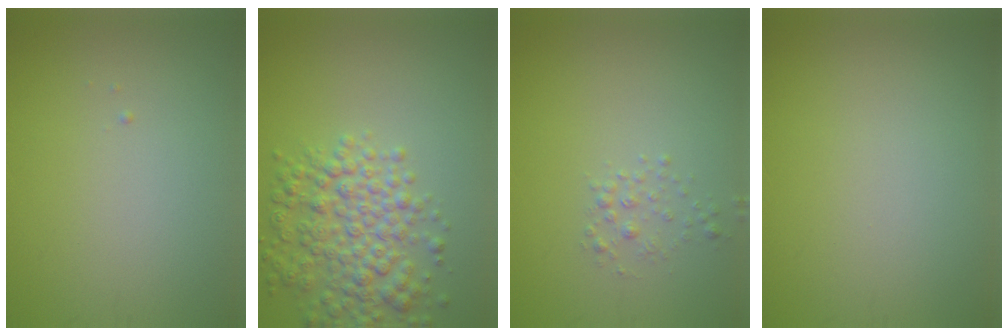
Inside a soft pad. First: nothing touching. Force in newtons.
{"total": 5.6, "press": 5.6, "slide": 0.2}
{"total": 1.1, "press": 1.1, "slide": 0.1}
{"total": 0.0}